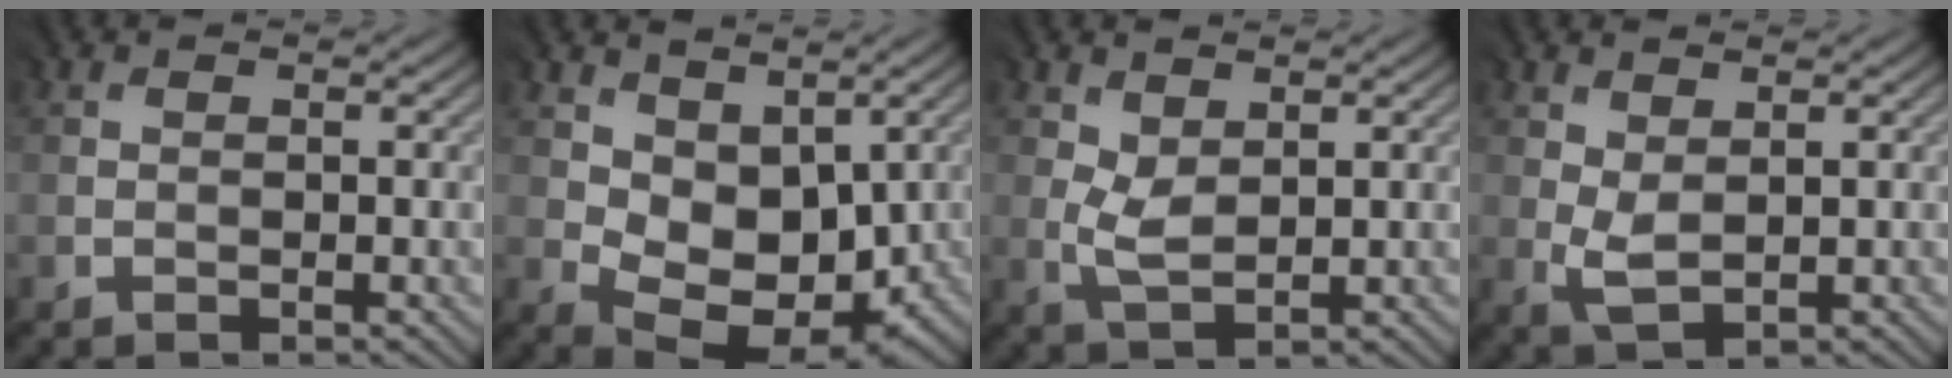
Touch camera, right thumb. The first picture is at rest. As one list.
[{"total": 8.4, "force": [0.9, 5.9, 5.9], "torque": [-0.120, -0.018, 0.021]}, {"total": 2.7, "force": [1.1, 1.6, 1.9], "torque": [-0.053, -0.002, 0.029]}, {"total": 2.6, "force": [0.7, 1.5, 2.0], "torque": [-0.062, -0.002, 0.018]}]